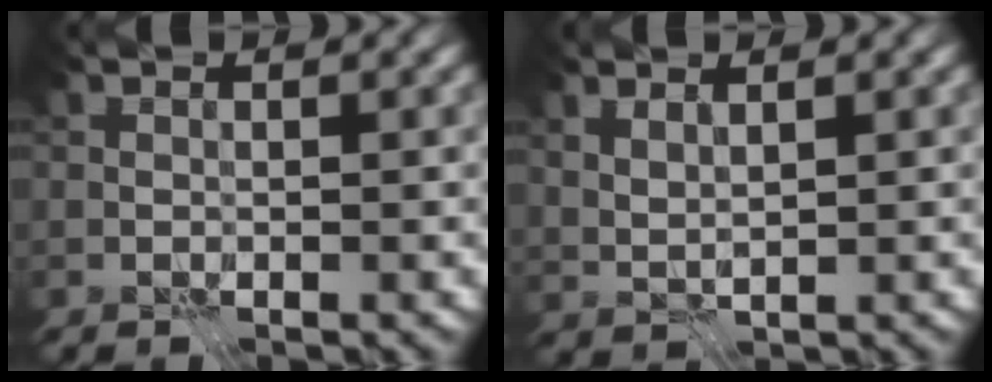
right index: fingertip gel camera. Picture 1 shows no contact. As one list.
[{"total": 1.4, "force": [0.9, 0.3, 1.0], "torque": [-0.024, -0.004, 0.020]}]